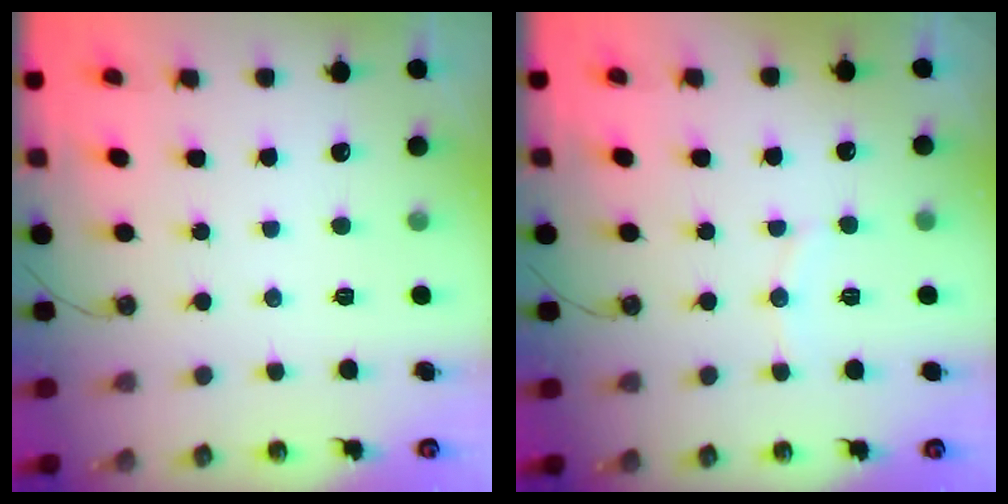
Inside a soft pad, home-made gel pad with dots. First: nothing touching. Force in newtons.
{"total": 4.5, "press": 4.4, "slide": 1.0}